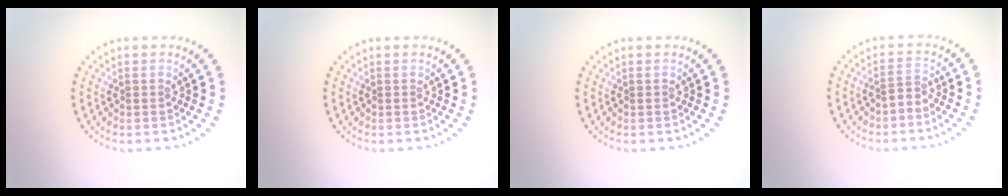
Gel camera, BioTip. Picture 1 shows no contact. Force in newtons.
{"total": 0.0}
{"total": 0.0}
{"total": 1.2, "press": 0.7, "slide": 1.0}